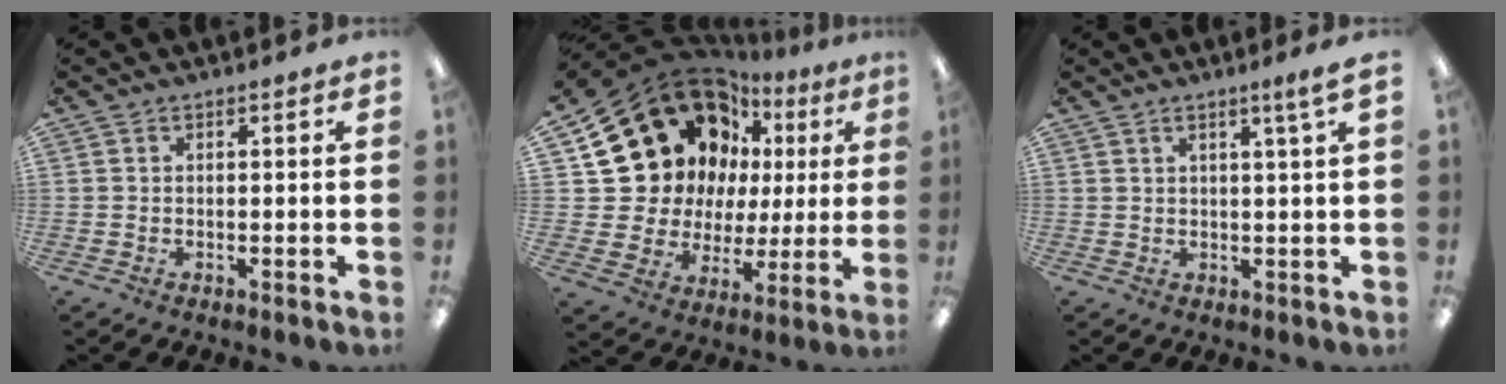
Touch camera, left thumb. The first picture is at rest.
{"total": 20.2, "force": [9.9, 15.3, 8.5], "torque": [-0.174, -0.056, 0.205]}
{"total": 3.1, "force": [2.0, -0.3, 2.4], "torque": [-0.042, -0.007, 0.032]}